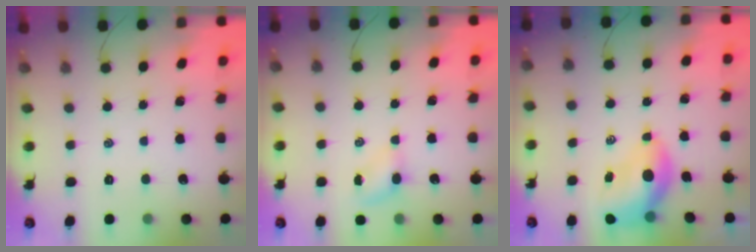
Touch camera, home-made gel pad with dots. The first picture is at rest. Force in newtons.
{"total": 3.5, "press": 3.3, "slide": 1.2}
{"total": 7.4, "press": 7.2, "slide": 1.5}